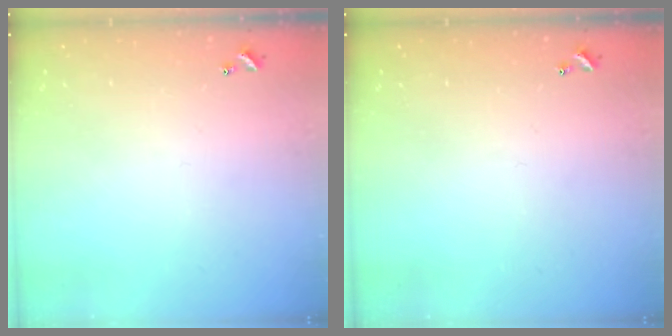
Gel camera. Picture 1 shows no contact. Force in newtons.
{"total": 0.0}